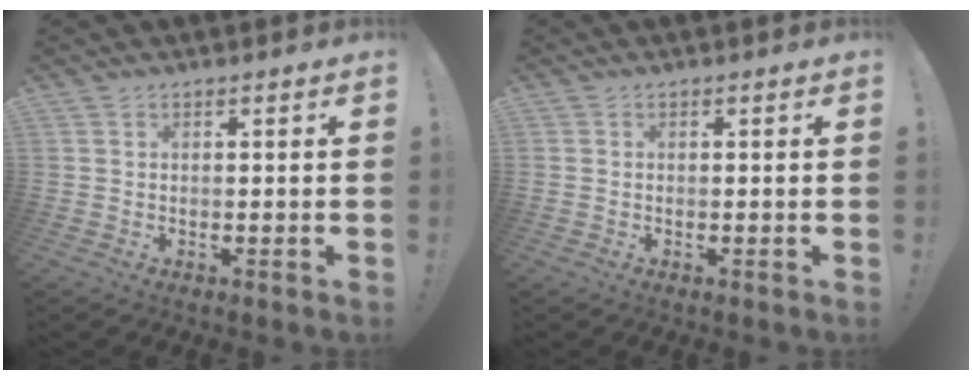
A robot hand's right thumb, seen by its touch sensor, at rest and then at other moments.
{"total": 0.0}